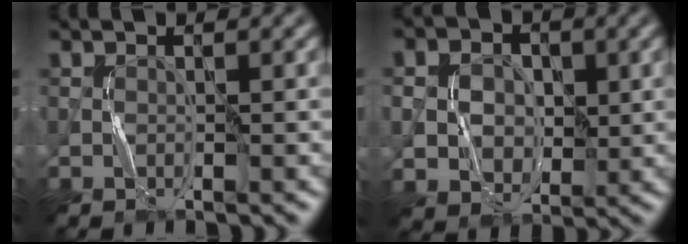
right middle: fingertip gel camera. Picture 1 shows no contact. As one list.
[{"total": 6.2, "force": [0.7, 5.1, 3.5], "torque": [-0.063, 0.019, 0.003]}]